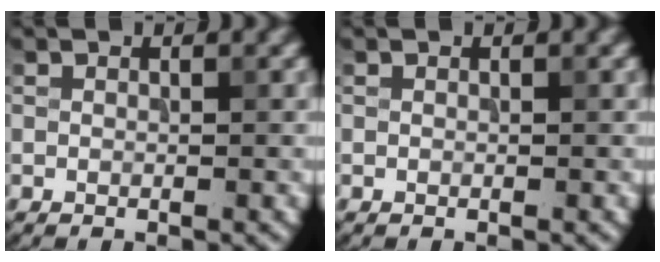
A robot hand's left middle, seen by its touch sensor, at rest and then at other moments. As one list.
[{"total": 0.0}]